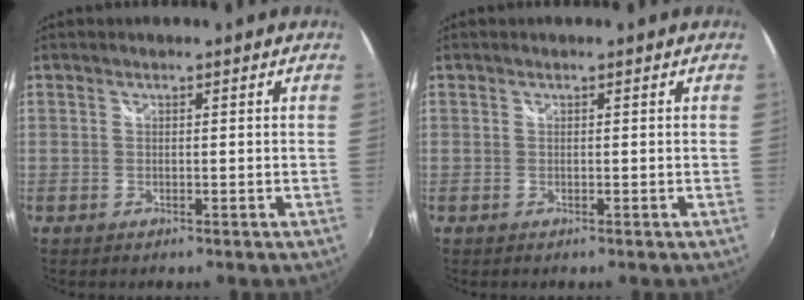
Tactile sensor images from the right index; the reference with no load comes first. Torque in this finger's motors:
{"motor_torque": [0.00, 0.00, 0.00, 0.00]}